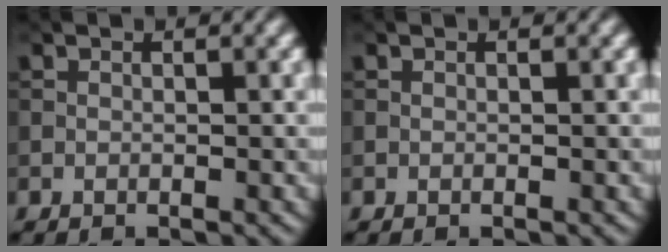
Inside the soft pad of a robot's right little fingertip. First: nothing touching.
{"total": 0.0}